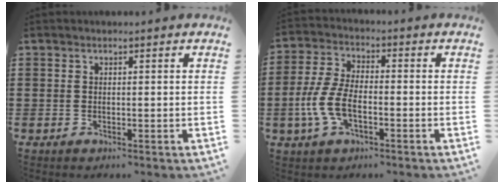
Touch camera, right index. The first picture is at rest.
{"total": 7.7, "force": [-2.3, 3.9, 6.2], "torque": [-0.154, -0.007, -0.051]}